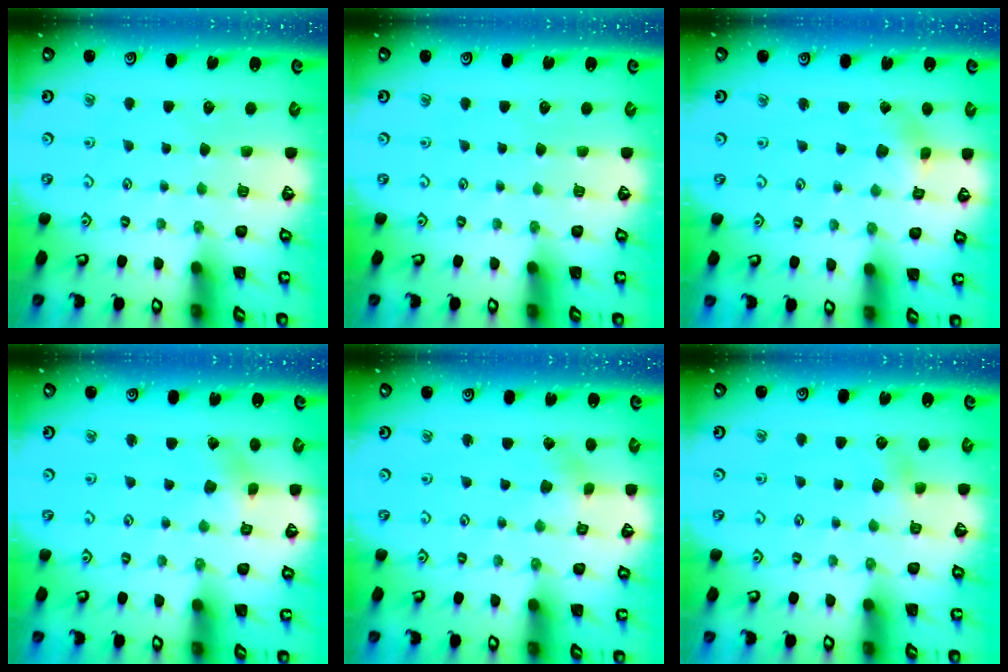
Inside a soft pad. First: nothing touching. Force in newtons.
{"total": 0.0}
{"total": 2.3, "press": 2.3, "slide": 0.1}
{"total": 2.3, "press": 2.2, "slide": 0.3}
{"total": 1.7, "press": 1.7, "slide": 0.1}
{"total": 3.4, "press": 3.4, "slide": 0.4}